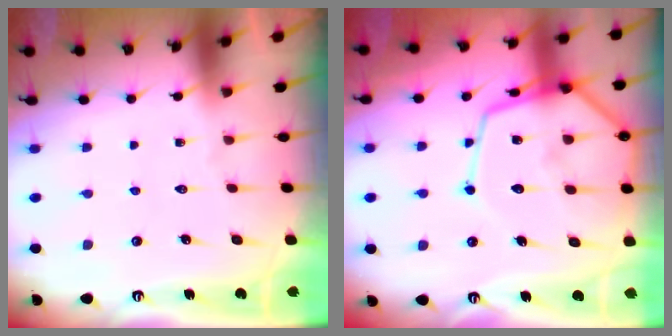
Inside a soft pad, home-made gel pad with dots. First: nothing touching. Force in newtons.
{"total": 17.4, "press": 17.3, "slide": 1.4}